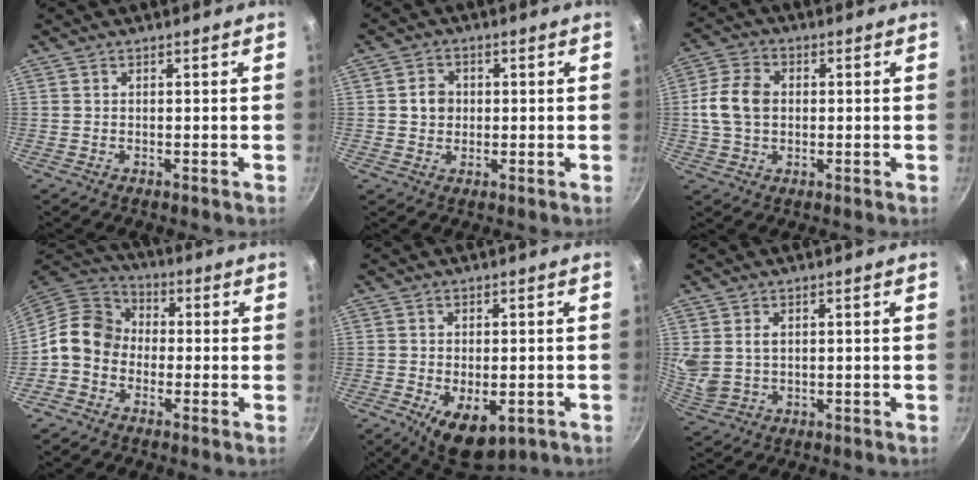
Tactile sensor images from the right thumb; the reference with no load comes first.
{"total": 4.1, "force": [0.2, 3.6, 1.9], "torque": [-0.010, 0.006, 0.000]}
{"total": 8.8, "force": [0.4, 6.5, 5.9], "torque": [-0.104, 0.014, -0.001]}
{"total": 10.1, "force": [-1.7, 8.4, 5.3], "torque": [-0.064, 0.038, -0.059]}
{"total": 9.3, "force": [-3.4, 5.0, 7.1], "torque": [-0.085, 0.000, -0.036]}
{"total": 5.4, "force": [1.3, 3.9, 3.5], "torque": [-0.061, -0.011, 0.036]}